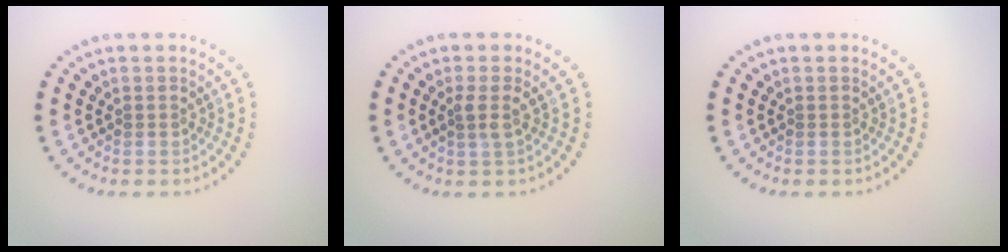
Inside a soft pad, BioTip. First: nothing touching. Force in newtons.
{"total": 1.6, "press": 1.3, "slide": 0.9}
{"total": 0.0}